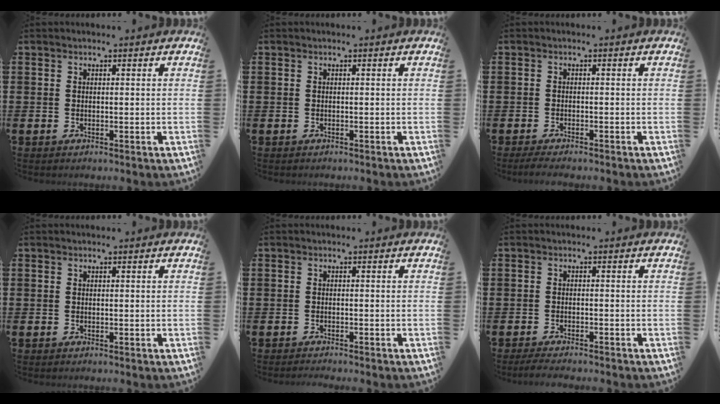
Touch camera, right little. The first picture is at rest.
{"total": 0.0}
{"total": 1.2, "force": [-0.9, 0.2, 0.8], "torque": [-0.015, 0.000, -0.018]}
{"total": 0.0}
{"total": 0.7, "force": [-0.7, -0.1, 0.1], "torque": [-0.001, -0.003, -0.014]}
{"total": 1.5, "force": [-1.3, 0.1, 0.8], "torque": [-0.013, 0.002, -0.025]}